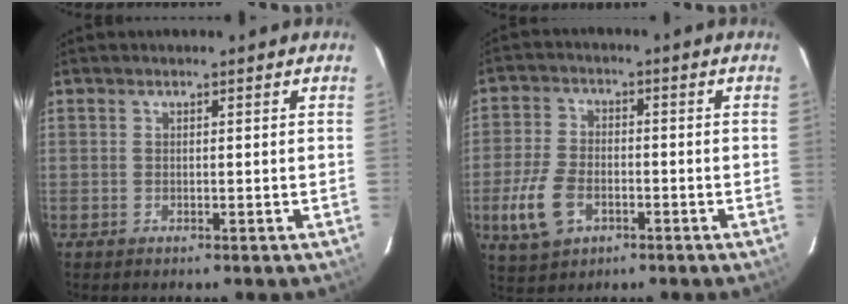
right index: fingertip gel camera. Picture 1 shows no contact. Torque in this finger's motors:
{"motor_torque": [0.54, -0.56, -0.28, -0.11]}